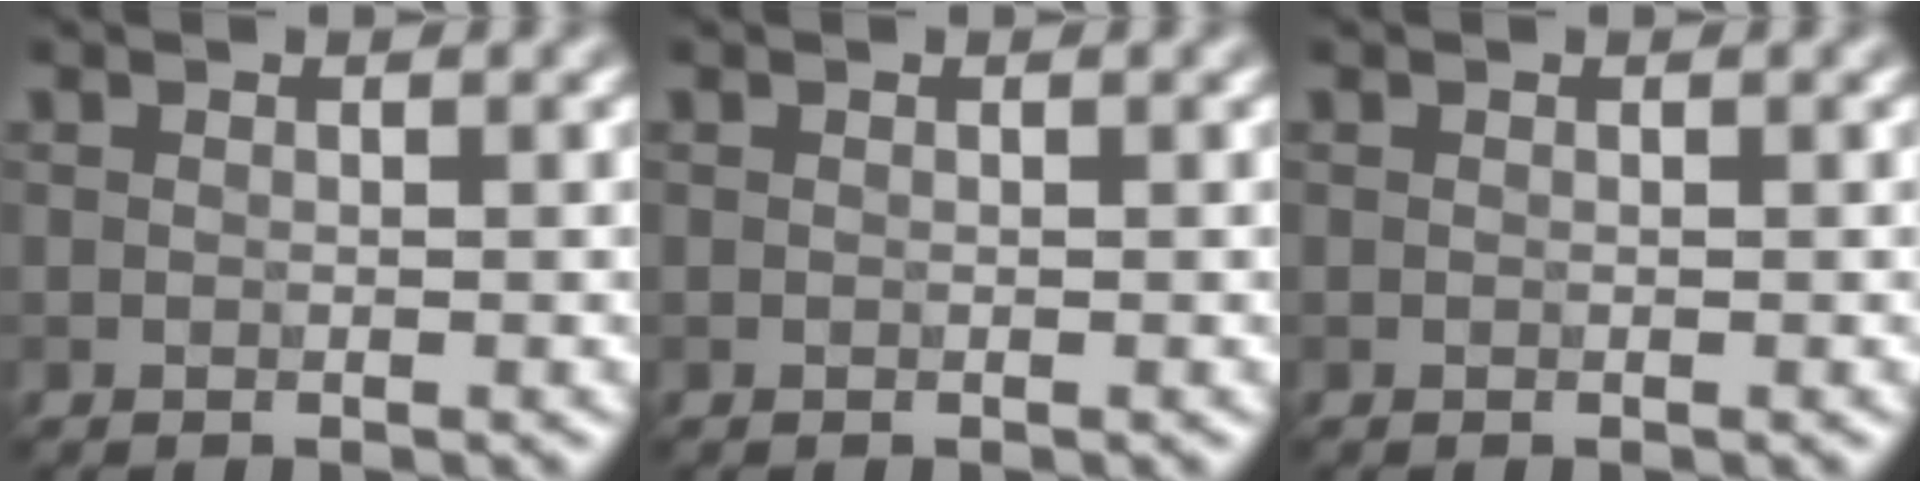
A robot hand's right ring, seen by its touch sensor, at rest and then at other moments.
{"total": 0.0}
{"total": 0.0}